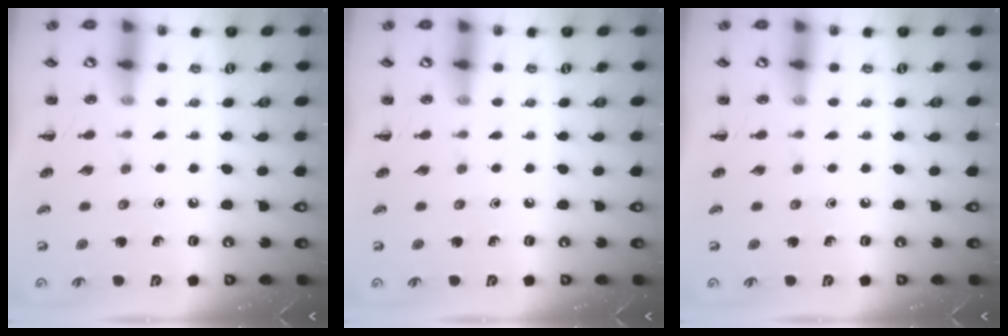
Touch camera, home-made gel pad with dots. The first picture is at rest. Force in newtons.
{"total": 0.0}
{"total": 0.0}